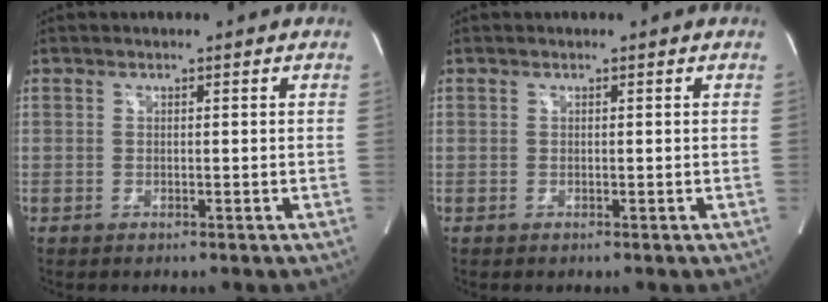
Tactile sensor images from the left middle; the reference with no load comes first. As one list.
[{"total": 0.0}]